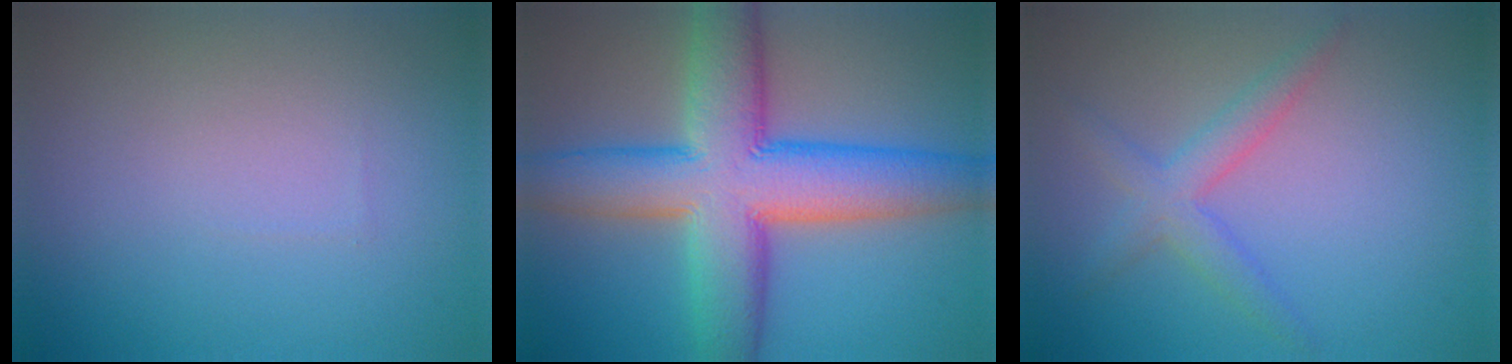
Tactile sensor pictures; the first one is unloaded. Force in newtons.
{"total": 11.8, "press": 11.8, "slide": 0.3}
{"total": 2.9, "press": 2.9, "slide": 0.1}